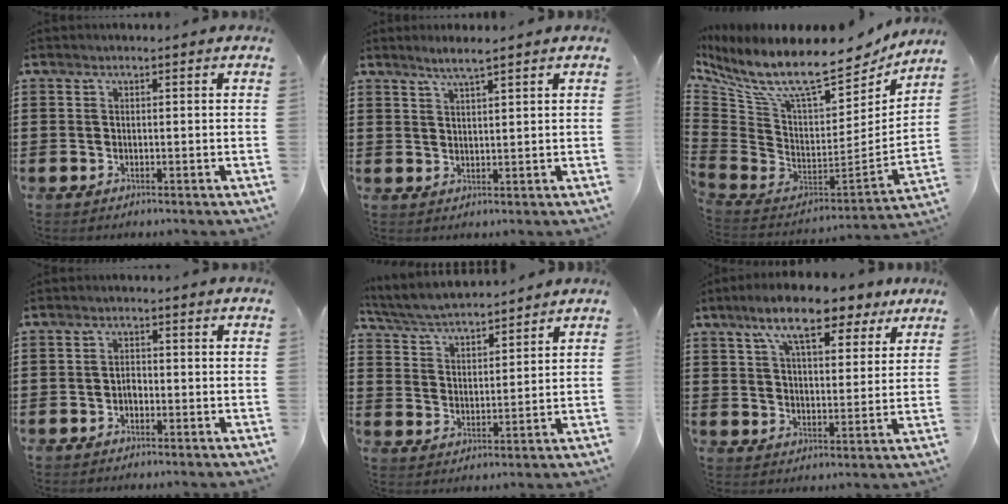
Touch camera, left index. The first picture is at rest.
{"total": 2.2, "force": [1.8, 0.0, 1.3], "torque": [-0.028, 0.001, 0.032]}
{"total": 12.6, "force": [8.6, 3.3, 8.6], "torque": [-0.189, -0.067, 0.143]}
{"total": 1.4, "force": [-0.6, 0.8, 1.0], "torque": [-0.022, 0.002, -0.012]}
{"total": 5.2, "force": [5.0, 0.3, 1.2], "torque": [-0.047, -0.027, 0.086]}
{"total": 10.8, "force": [7.8, 3.2, 6.7], "torque": [-0.129, -0.013, 0.136]}